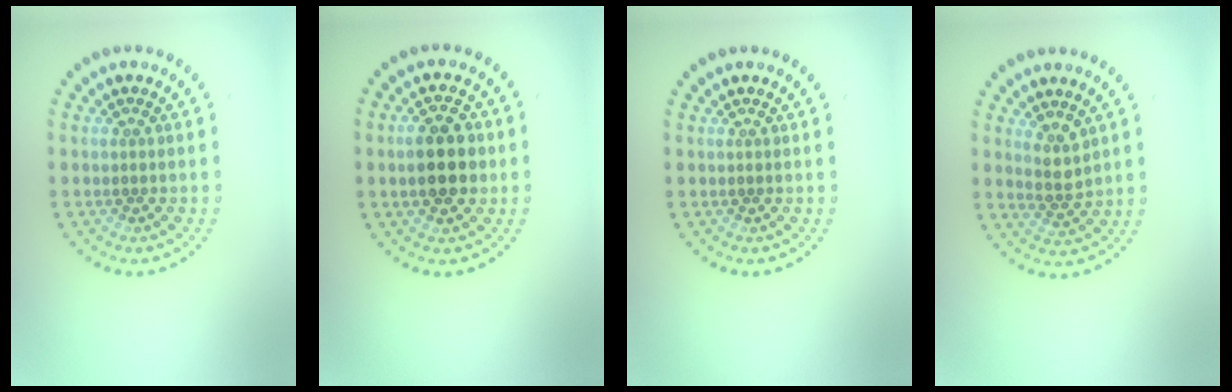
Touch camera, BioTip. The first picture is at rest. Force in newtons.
{"total": 4.8, "press": 4.8, "slide": 0.3}
{"total": 0.0}
{"total": 2.0, "press": 1.6, "slide": 1.1}